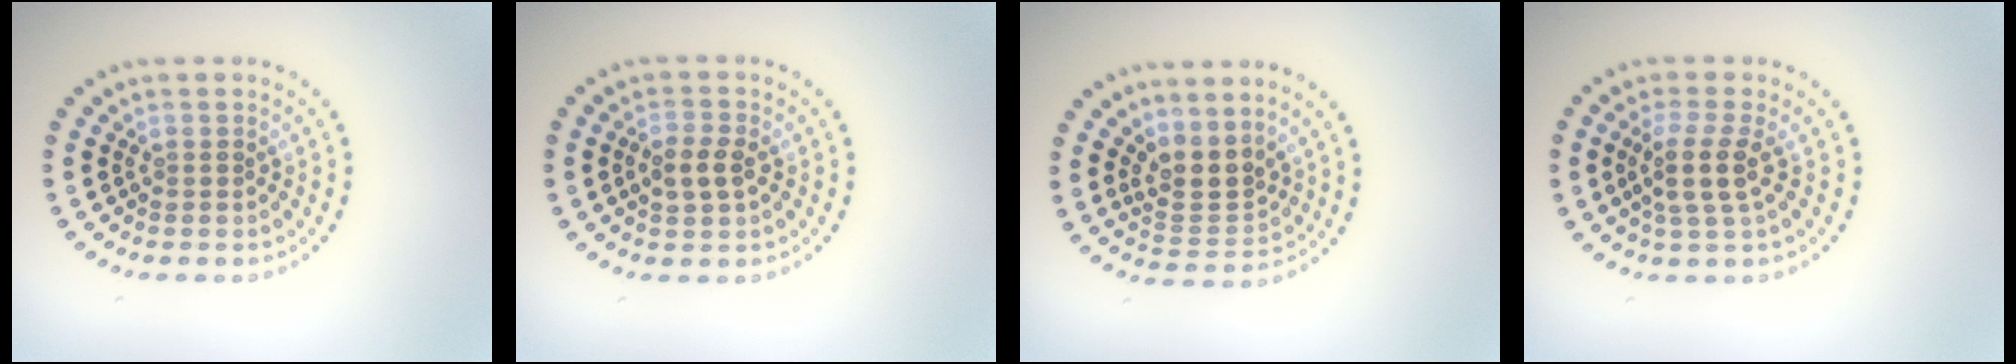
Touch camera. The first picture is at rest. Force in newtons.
{"total": 2.2, "press": 2.2, "slide": 0.3}
{"total": 3.0, "press": 2.5, "slide": 1.7}
{"total": 2.9, "press": 2.3, "slide": 1.7}